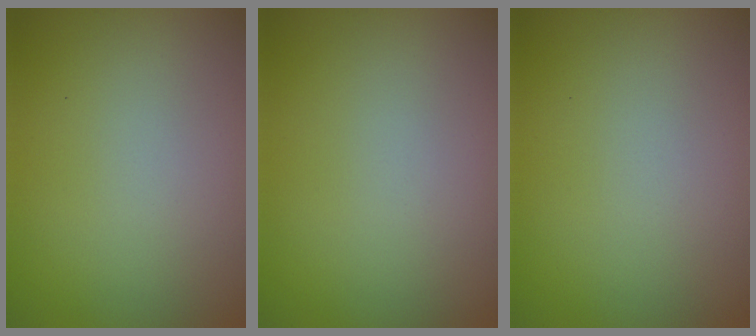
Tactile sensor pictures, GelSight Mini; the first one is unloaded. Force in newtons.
{"total": 0.0}
{"total": 0.0}